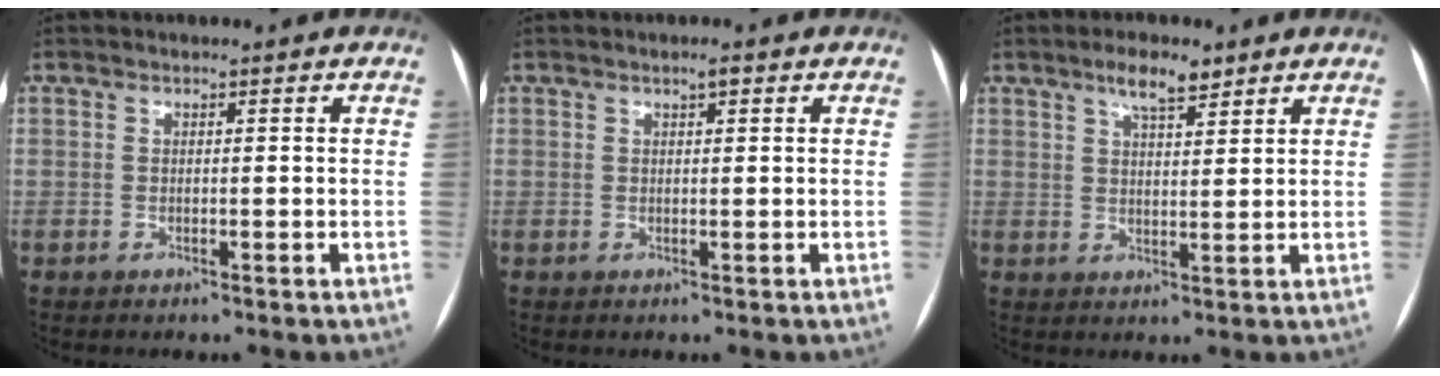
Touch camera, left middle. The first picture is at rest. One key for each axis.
{"total": 1.0, "fx": 0.6, "fy": 0.3, "fz": 0.8, "tx": -0.013, "ty": 0.002, "tz": 0.009}
{"total": 4.9, "fx": 3.4, "fy": 1.4, "fz": 3.2, "tx": -0.056, "ty": 0.006, "tz": 0.057}